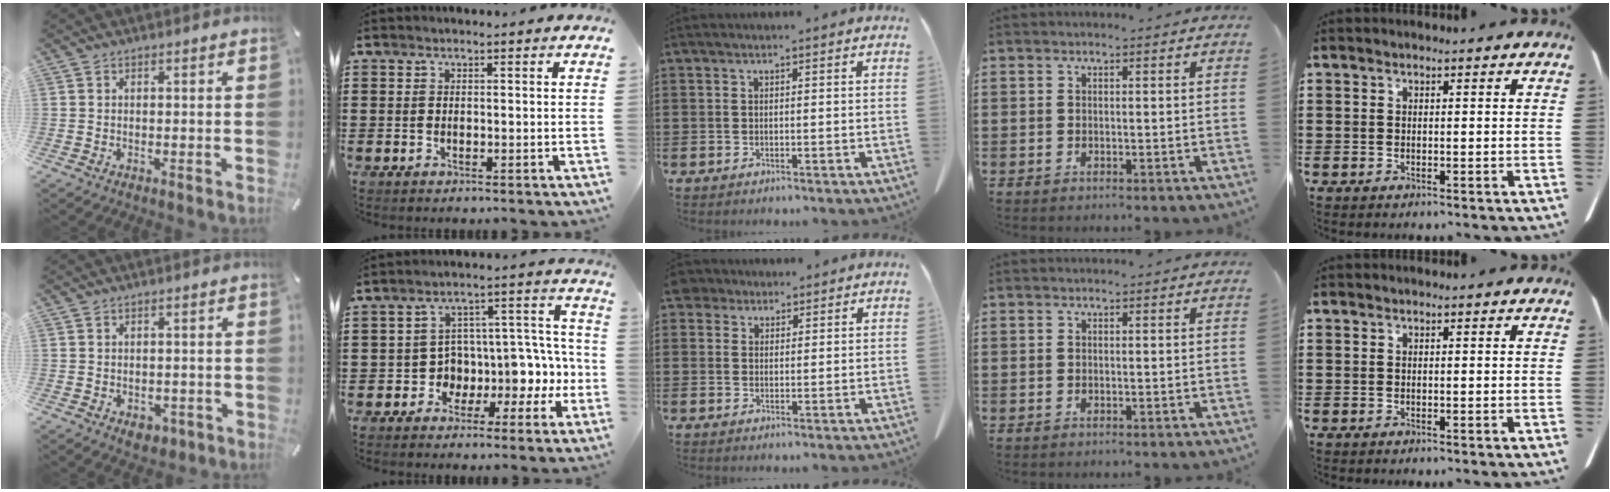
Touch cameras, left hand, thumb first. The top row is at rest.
{"thumb": {"total": 3.2, "force": [-1.3, 2.4, 1.7], "torque": [-0.027, 0.005, -0.020]}, "index": {"total": 6.3, "force": [-0.9, 5.7, 2.4], "torque": [-0.064, -0.026, -0.012]}, "middle": {"total": 2.8, "force": [2.3, 1.6, 0.4], "torque": [-0.011, 0.006, 0.044]}}